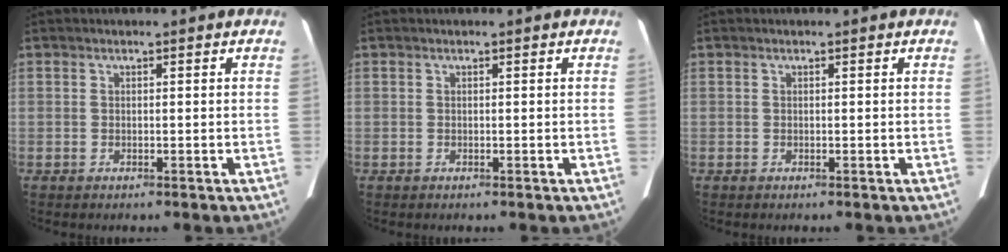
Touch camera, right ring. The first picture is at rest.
{"total": 0.0}
{"total": 0.0}